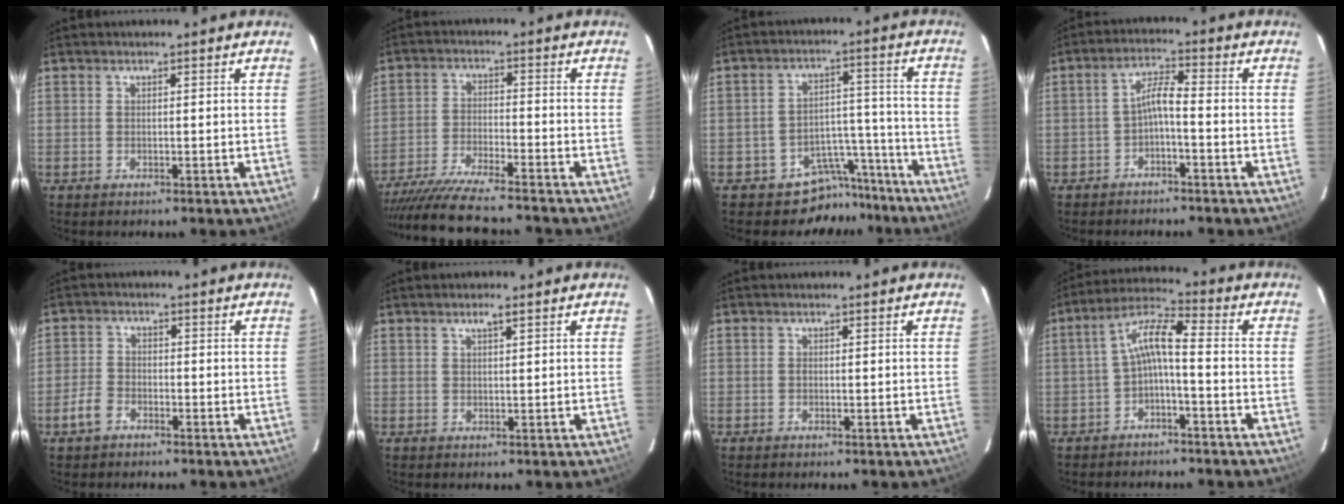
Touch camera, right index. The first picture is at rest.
{"total": 16.3, "force": [-14.6, 1.0, 7.2], "torque": [-0.151, -0.028, -0.245]}
{"total": 9.8, "force": [-8.2, 5.2, 0.9], "torque": [-0.009, 0.052, -0.110]}
{"total": 3.8, "force": [-2.0, 0.5, 3.2], "torque": [-0.074, 0.014, -0.035]}
{"total": 4.0, "force": [-2.6, 2.6, 1.6], "torque": [-0.040, 0.006, -0.048]}
{"total": 1.6, "force": [1.0, 0.2, 1.2], "torque": [-0.023, 0.005, 0.018]}
{"total": 0.0}
{"total": 6.5, "force": [-1.9, 1.3, 6.1], "torque": [-0.141, 0.021, -0.037]}